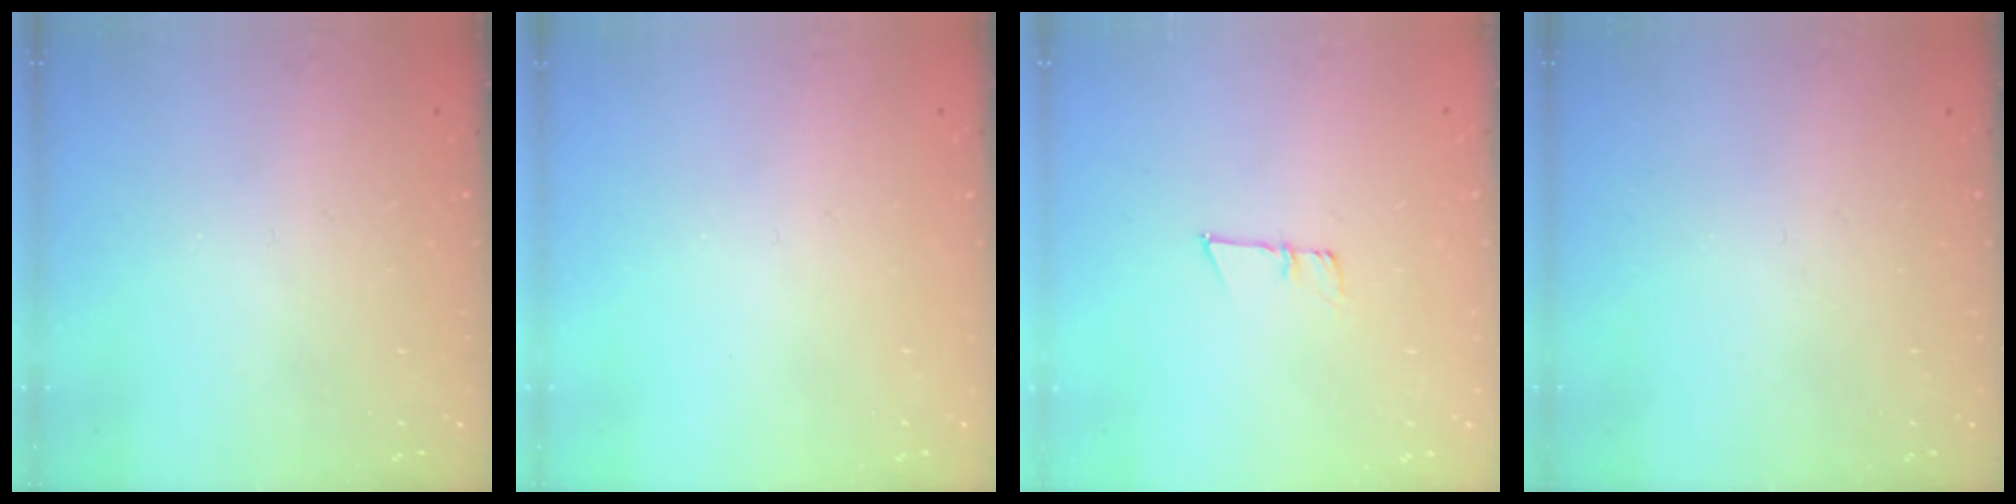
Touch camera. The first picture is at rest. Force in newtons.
{"total": 0.0}
{"total": 5.4, "press": 5.2, "slide": 1.3}
{"total": 0.0}